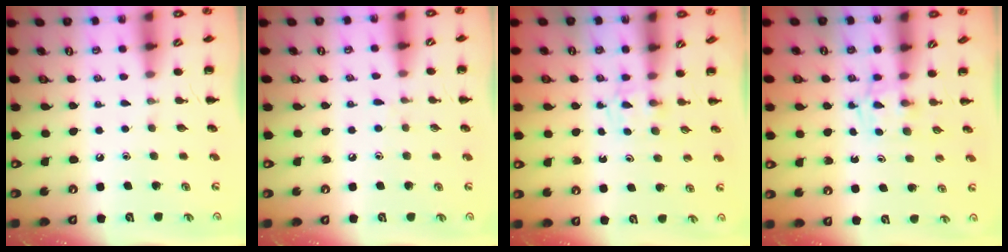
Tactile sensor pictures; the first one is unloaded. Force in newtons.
{"total": 3.9, "press": 3.4, "slide": 1.9}
{"total": 2.4, "press": 2.1, "slide": 1.1}
{"total": 2.5, "press": 2.2, "slide": 1.3}